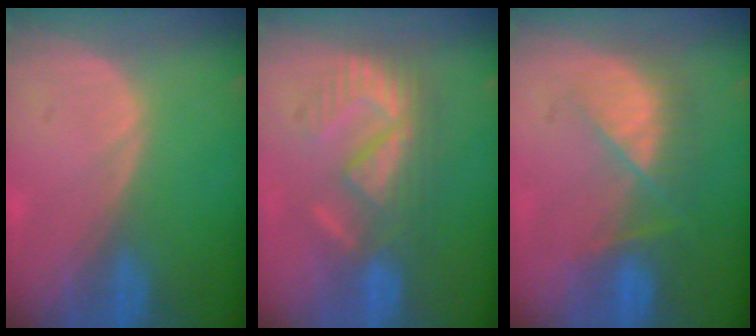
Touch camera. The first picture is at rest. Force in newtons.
{"total": 8.8, "press": 7.9, "slide": 3.9}
{"total": 7.6, "press": 6.9, "slide": 3.1}